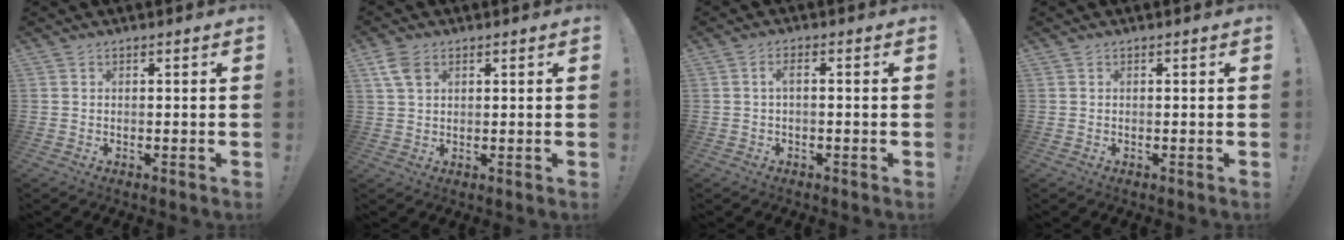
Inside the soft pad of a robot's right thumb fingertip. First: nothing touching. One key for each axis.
{"total": 5.2, "fx": 2.4, "fy": 3.2, "fz": 3.4, "tx": -0.068, "ty": 0.002, "tz": 0.049}
{"total": 2.5, "fx": -0.6, "fy": 0.2, "fz": 2.4, "tx": -0.050, "ty": 0.009, "tz": -0.012}
{"total": 0.0}